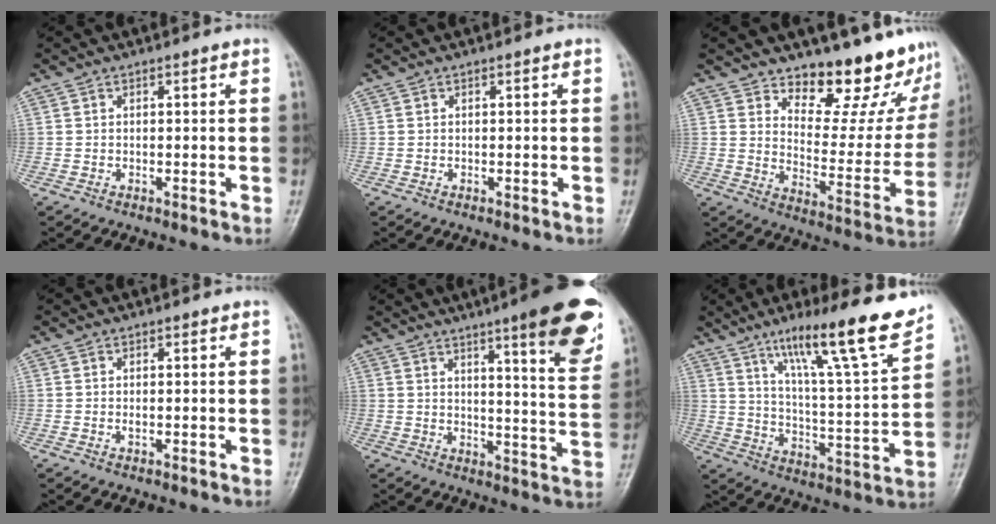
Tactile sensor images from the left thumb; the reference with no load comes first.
{"total": 0.0}
{"total": 17.8, "force": [14.8, 6.8, 7.1], "torque": [-0.029, -0.129, 0.194]}
{"total": 0.8, "force": [0.1, 0.6, 0.6], "torque": [-0.006, 0.000, 0.000]}
{"total": 17.7, "force": [10.3, 2.8, 14.1], "torque": [-0.152, -0.054, 0.133]}
{"total": 18.8, "force": [12.9, 2.2, 13.5], "torque": [-0.190, -0.068, 0.208]}